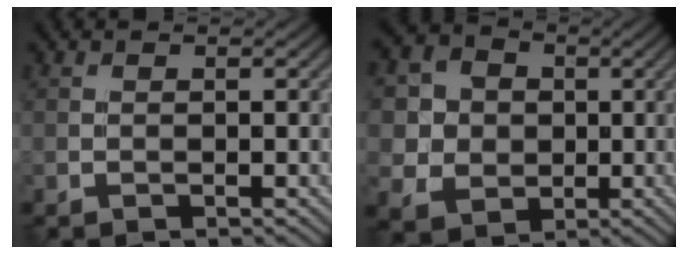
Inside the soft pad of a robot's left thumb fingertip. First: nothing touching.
{"total": 9.0, "force": [1.1, 8.2, 3.5], "torque": [-0.132, 0.006, 0.011]}